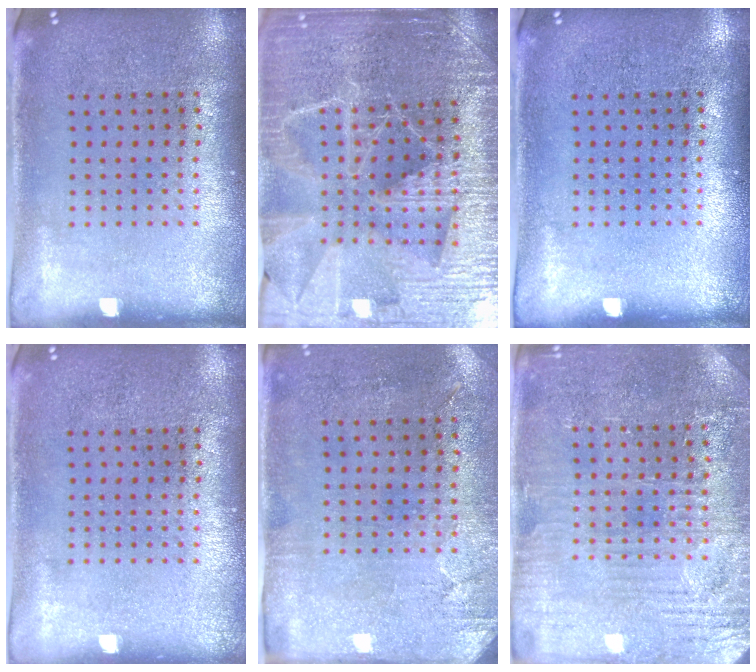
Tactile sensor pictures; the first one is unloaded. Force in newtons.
{"total": 4.8, "press": 4.5, "slide": 1.7}
{"total": 0.0}
{"total": 0.0}
{"total": 2.8, "press": 2.3, "slide": 1.7}
{"total": 3.6, "press": 3.5, "slide": 0.6}